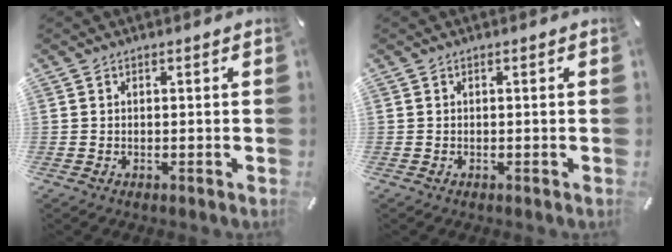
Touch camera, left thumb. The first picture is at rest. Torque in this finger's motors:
{"motor_torque": [0.00, 0.00, -0.07, -0.07, 0.00]}